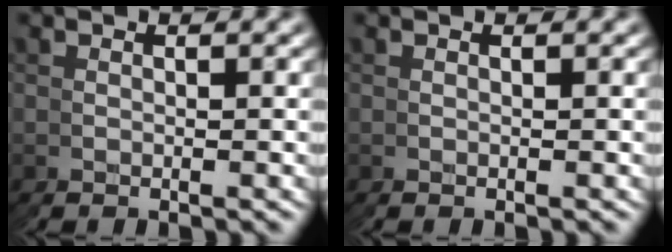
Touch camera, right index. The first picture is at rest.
{"total": 0.0}